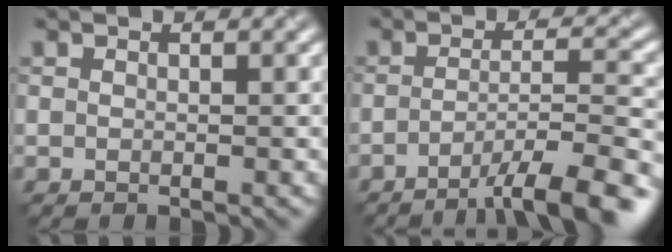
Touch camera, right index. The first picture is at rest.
{"total": 8.2, "force": [-5.3, 1.5, 6.0], "torque": [-0.083, 0.006, -0.083]}